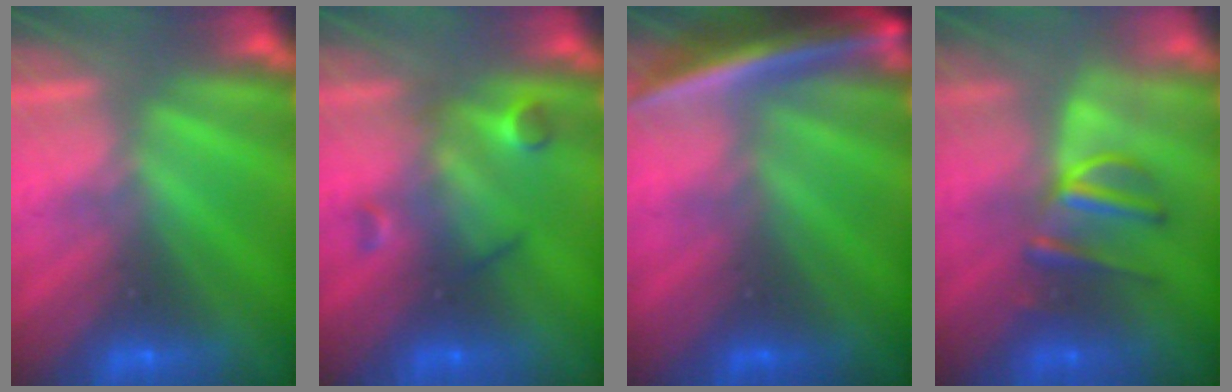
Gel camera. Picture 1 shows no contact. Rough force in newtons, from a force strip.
{"total": 2.5}
{"total": 5.7}
{"total": 2.9}